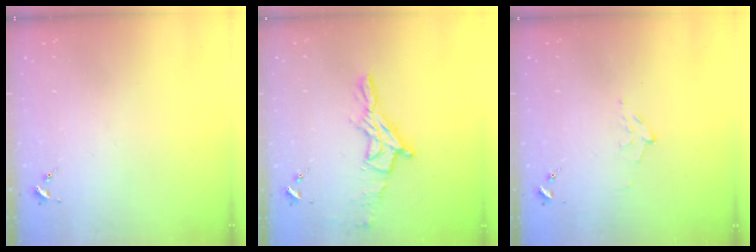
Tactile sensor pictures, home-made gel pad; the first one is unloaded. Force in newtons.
{"total": 14.5, "press": 14.4, "slide": 1.0}
{"total": 6.5, "press": 6.4, "slide": 0.8}